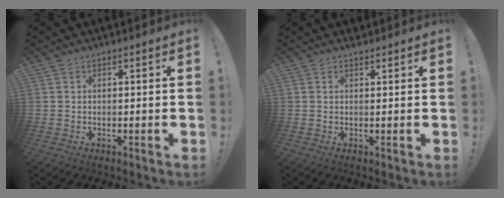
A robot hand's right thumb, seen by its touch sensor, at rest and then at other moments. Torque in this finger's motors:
{"motor_torque": [0.02, 0.17, 0.25, 0.02, -0.01]}